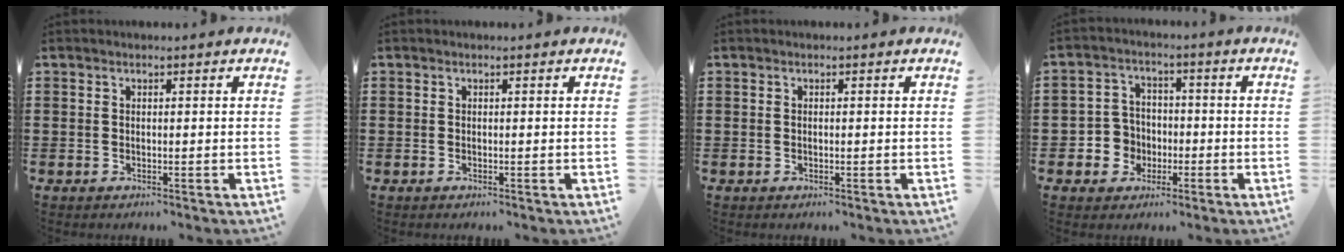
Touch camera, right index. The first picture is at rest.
{"total": 0.0}
{"total": 0.0}
{"total": 5.1, "force": [-1.4, 4.7, 1.3], "torque": [-0.046, 0.012, -0.029]}